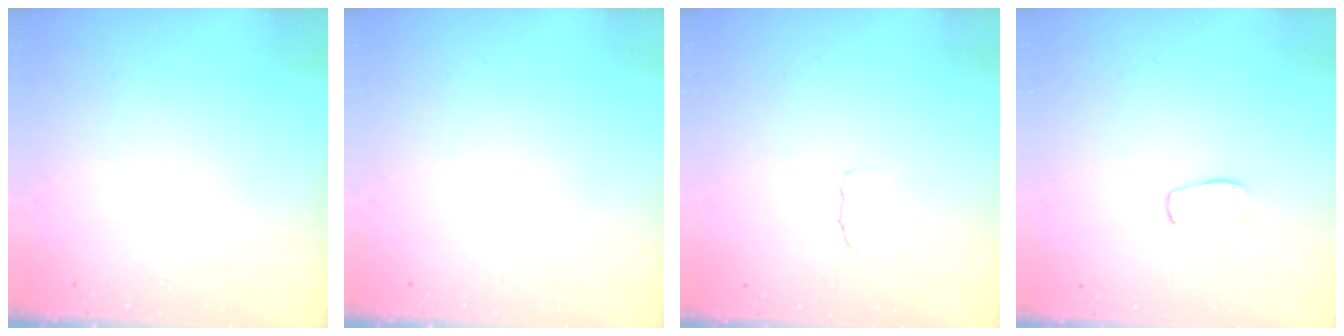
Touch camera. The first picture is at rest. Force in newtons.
{"total": 0.0}
{"total": 3.4, "press": 3.4, "slide": 0.2}
{"total": 5.8, "press": 5.8, "slide": 0.2}